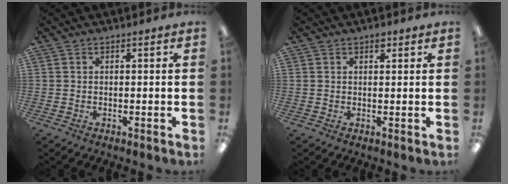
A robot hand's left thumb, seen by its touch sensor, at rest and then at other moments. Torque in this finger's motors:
{"motor_torque": [0.20, 0.21, 0.51, -0.08, 0.00]}